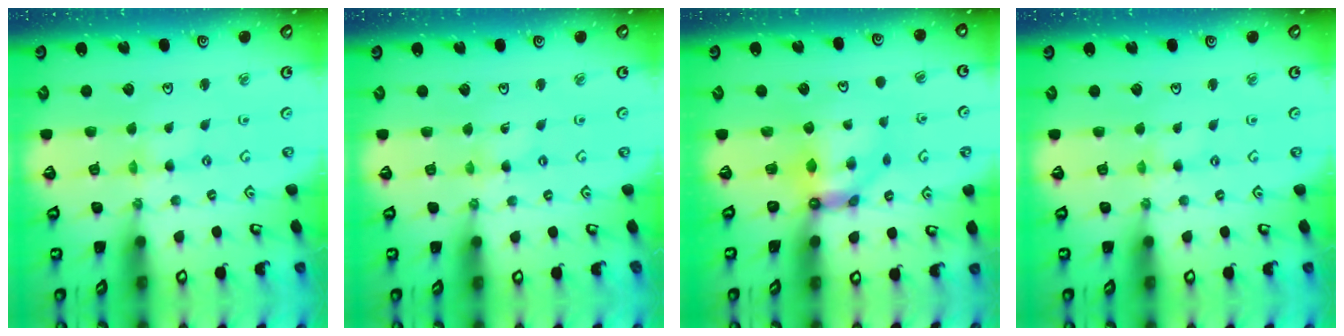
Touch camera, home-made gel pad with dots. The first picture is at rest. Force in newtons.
{"total": 0.0}
{"total": 6.8, "press": 6.8, "slide": 0.6}
{"total": 0.0}